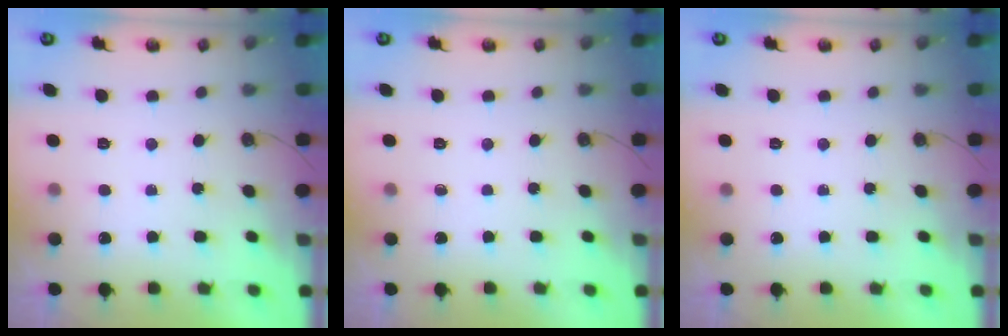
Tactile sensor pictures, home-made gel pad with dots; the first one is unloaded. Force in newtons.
{"total": 0.0}
{"total": 0.0}